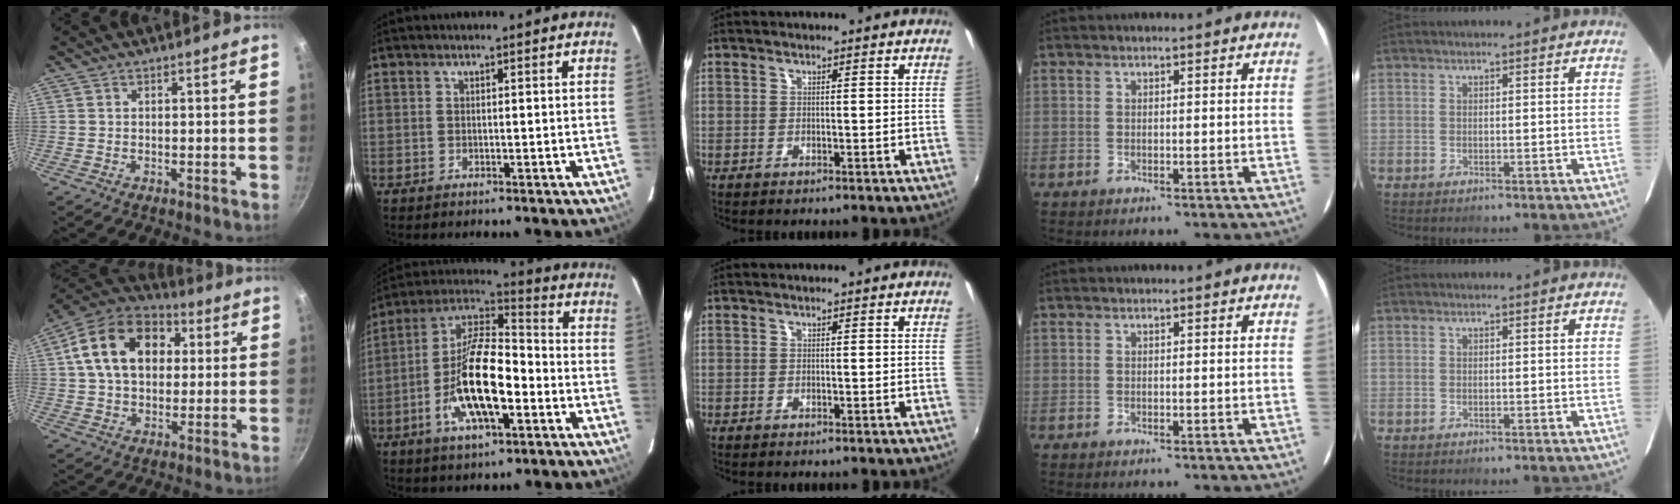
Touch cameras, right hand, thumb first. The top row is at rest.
{"thumb": {"total": 18.6, "force": [4.2, 13.1, 12.4], "torque": [-0.191, 0.022, 0.056]}, "index": {"total": 16.7, "force": [-5.4, 6.3, 14.5], "torque": [-0.283, -0.001, -0.103]}}